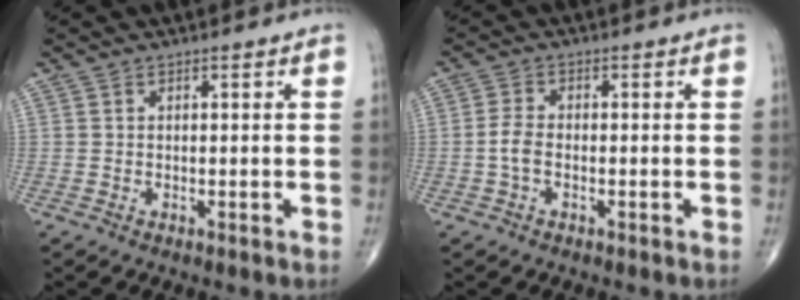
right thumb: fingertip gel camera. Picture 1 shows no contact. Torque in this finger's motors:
{"motor_torque": [-0.01, -0.12, 0.32, 0.23, 0.04]}